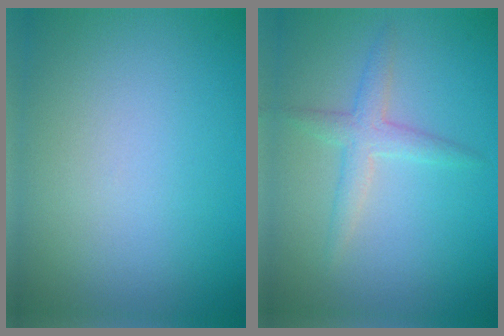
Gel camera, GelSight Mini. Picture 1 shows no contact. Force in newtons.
{"total": 2.3, "press": 2.3, "slide": 0.1}